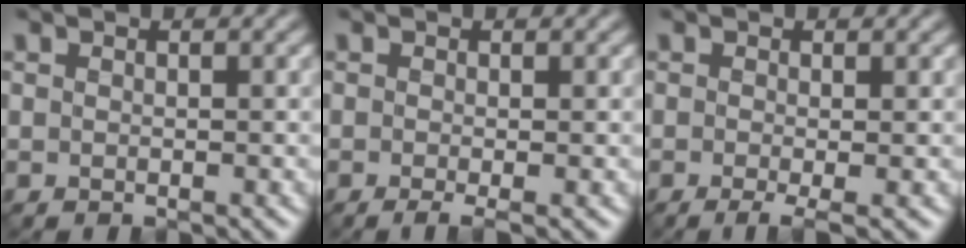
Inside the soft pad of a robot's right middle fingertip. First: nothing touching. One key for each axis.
{"total": 1.4, "fx": -0.6, "fy": 0.2, "fz": 1.2, "tx": -0.023, "ty": -0.011, "tz": -0.014}
{"total": 1.9, "fx": -0.8, "fy": 0.3, "fz": 1.7, "tx": -0.033, "ty": -0.013, "tz": -0.015}